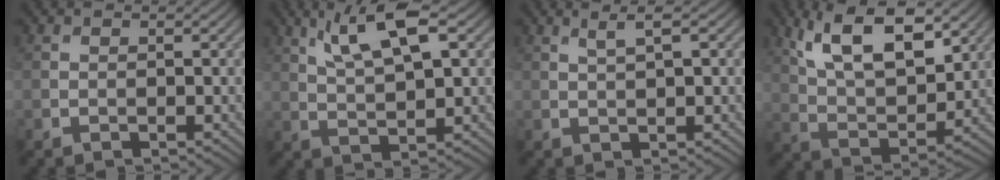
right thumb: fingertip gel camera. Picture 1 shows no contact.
{"total": 8.5, "force": [4.1, 2.3, 7.1], "torque": [-0.138, 0.009, 0.077]}
{"total": 2.3, "force": [1.0, 0.3, 2.0], "torque": [-0.038, 0.005, 0.021]}
{"total": 12.9, "force": [7.2, 5.3, 9.4], "torque": [-0.179, -0.003, 0.125]}